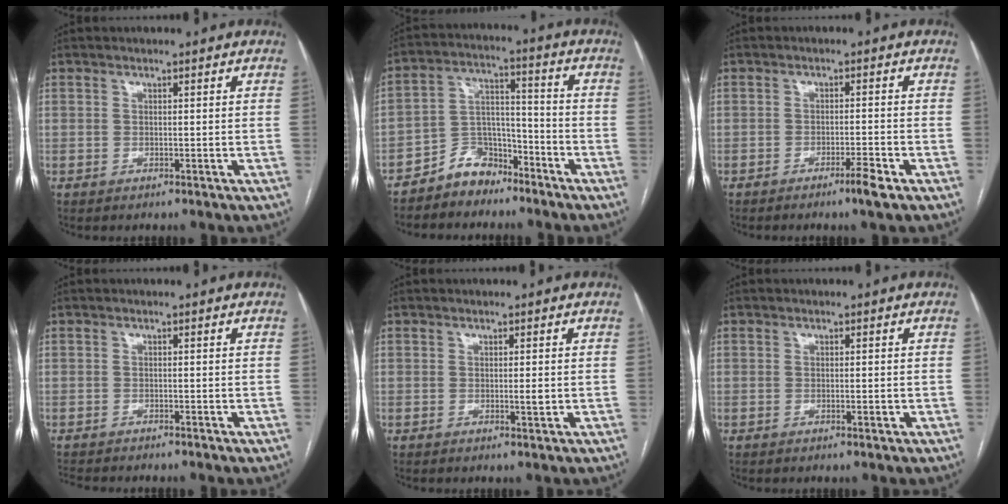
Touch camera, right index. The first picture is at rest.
{"total": 7.2, "force": [-5.7, 4.2, 1.4], "torque": [-0.023, 0.027, -0.102]}
{"total": 2.8, "force": [-1.9, -0.3, 2.1], "torque": [-0.034, -0.003, -0.031]}
{"total": 2.3, "force": [-2.1, -0.5, 0.6], "torque": [-0.007, -0.005, -0.037]}
{"total": 1.0, "force": [0.0, 0.1, 1.0], "torque": [-0.015, -0.002, 0.001]}
{"total": 0.6, "force": [-0.3, 0.0, 0.5], "torque": [-0.006, 0.000, -0.002]}